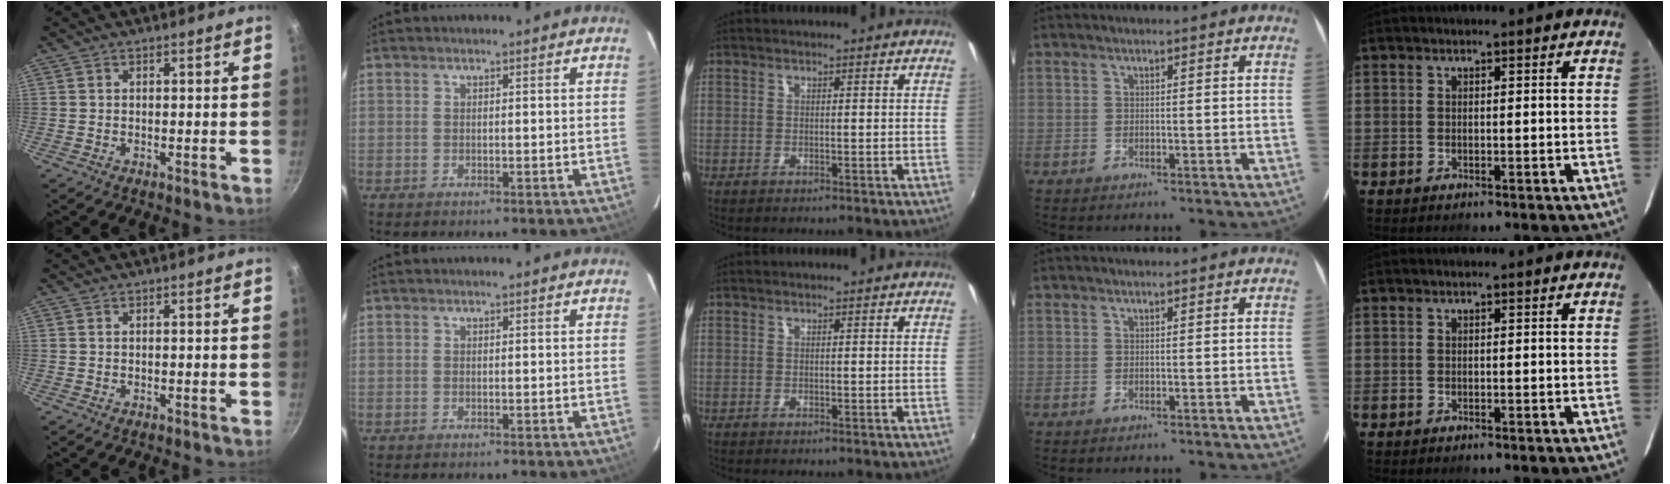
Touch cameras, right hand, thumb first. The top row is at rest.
{}